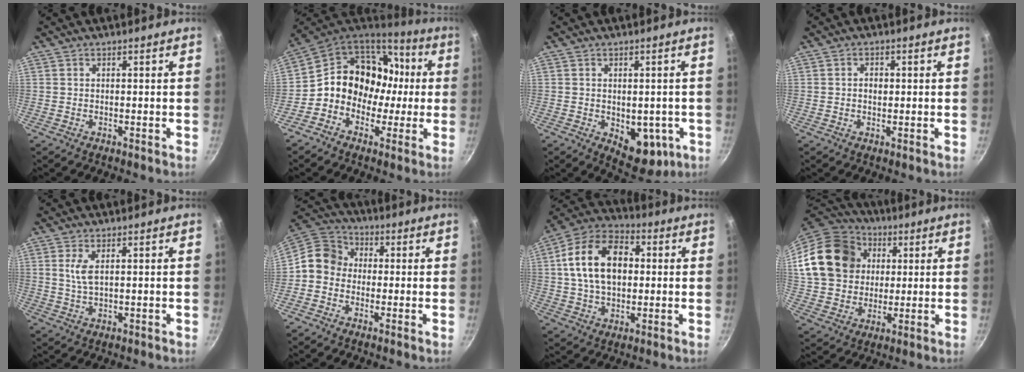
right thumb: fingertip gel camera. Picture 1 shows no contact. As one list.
[{"total": 16.4, "force": [-0.1, 13.8, 8.8], "torque": [-0.086, 0.051, -0.017]}, {"total": 9.7, "force": [-2.3, 6.1, 7.2], "torque": [-0.052, -0.007, -0.017]}, {"total": 2.1, "force": [0.1, 1.5, 1.4], "torque": [-0.017, 0.005, 0.001]}, {"total": 3.7, "force": [1.1, 1.4, 3.3], "torque": [-0.070, -0.007, 0.024]}, {"total": 8.3, "force": [-0.7, 7.4, 3.8], "torque": [-0.045, 0.028, -0.041]}, {"total": 17.0, "force": [2.3, 11.2, 12.6], "torque": [-0.191, 0.025, 0.025]}, {"total": 20.5, "force": [4.7, 16.8, 10.8], "torque": [-0.180, 0.026, 0.087]}]